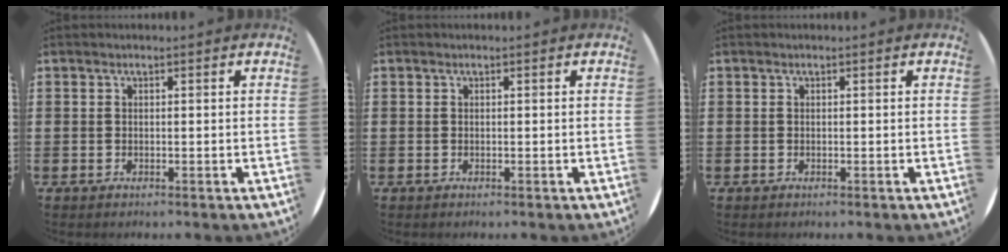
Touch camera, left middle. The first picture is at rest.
{"total": 0.0}
{"total": 0.0}